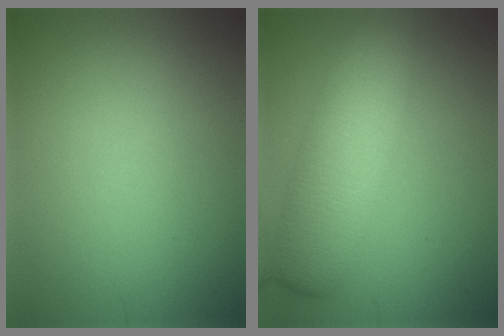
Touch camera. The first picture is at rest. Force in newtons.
{"total": 8.1, "press": 8.1, "slide": 0.2}